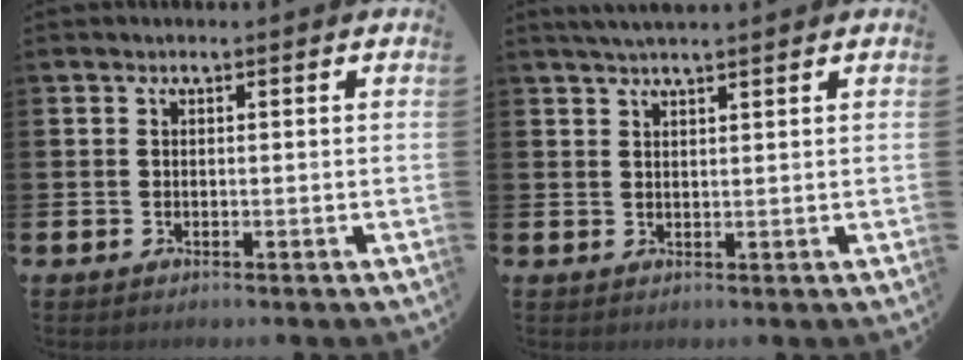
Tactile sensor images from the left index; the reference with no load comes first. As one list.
[{"total": 2.5, "force": [2.4, 0.2, 0.9], "torque": [-0.019, -0.005, 0.042]}]